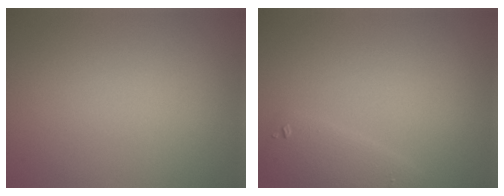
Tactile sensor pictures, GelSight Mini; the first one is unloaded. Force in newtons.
{"total": 2.1, "press": 2.1, "slide": 0.2}